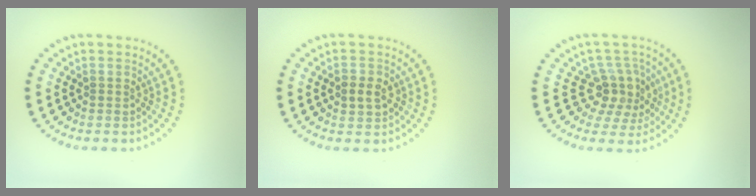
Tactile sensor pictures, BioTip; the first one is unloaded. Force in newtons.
{"total": 2.1, "press": 2.1, "slide": 0.3}
{"total": 3.6, "press": 2.7, "slide": 2.4}